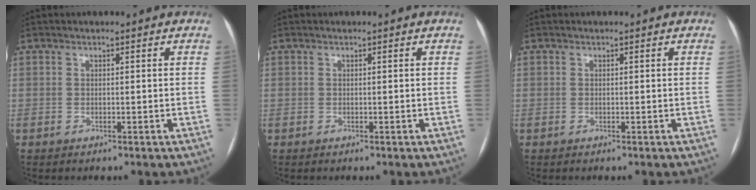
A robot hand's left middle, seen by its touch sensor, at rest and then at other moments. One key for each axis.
{"total": 0.0}
{"total": 0.0}